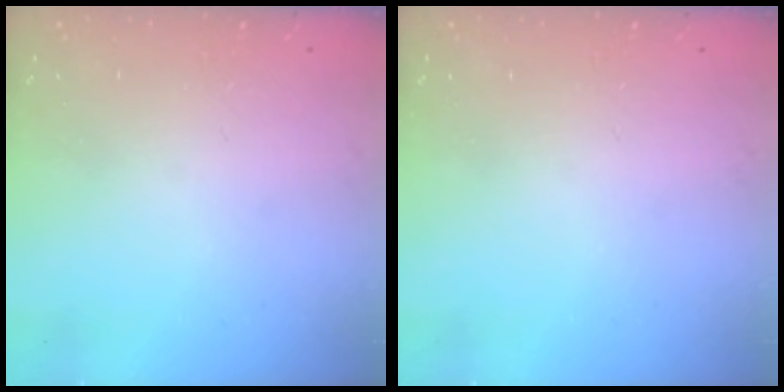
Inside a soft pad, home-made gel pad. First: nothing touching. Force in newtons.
{"total": 0.0}